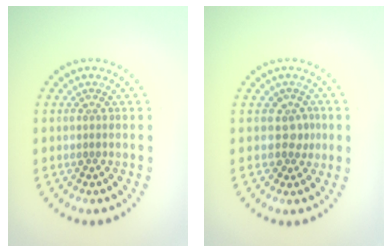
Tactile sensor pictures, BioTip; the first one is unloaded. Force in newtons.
{"total": 1.8, "press": 1.4, "slide": 1.2}